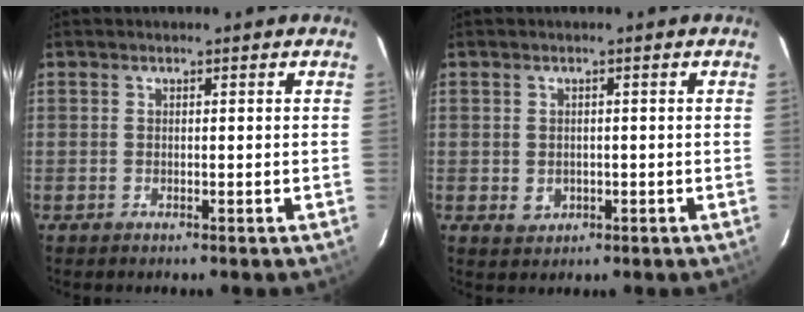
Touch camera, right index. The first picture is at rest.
{"total": 2.4, "force": [-0.4, 2.2, 0.9], "torque": [-0.016, -0.001, 0.002]}